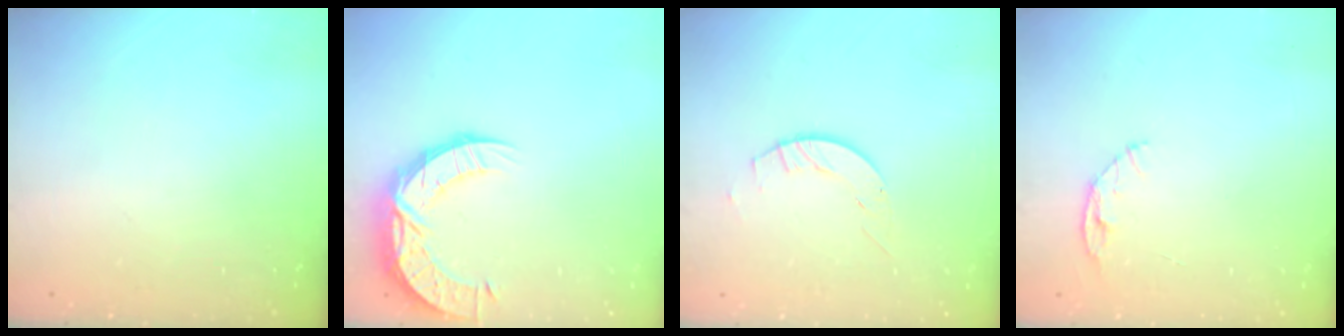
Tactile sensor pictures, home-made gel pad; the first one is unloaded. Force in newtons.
{"total": 12.8, "press": 12.8, "slide": 0.9}
{"total": 2.1, "press": 2.1, "slide": 0.3}
{"total": 4.8, "press": 4.8, "slide": 0.5}